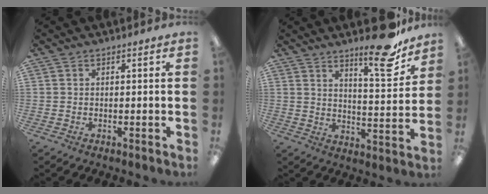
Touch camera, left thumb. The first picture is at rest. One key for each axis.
{"total": 15.0, "fx": 11.4, "fy": 3.8, "fz": 8.9, "tx": -0.117, "ty": -0.080, "tz": 0.184}